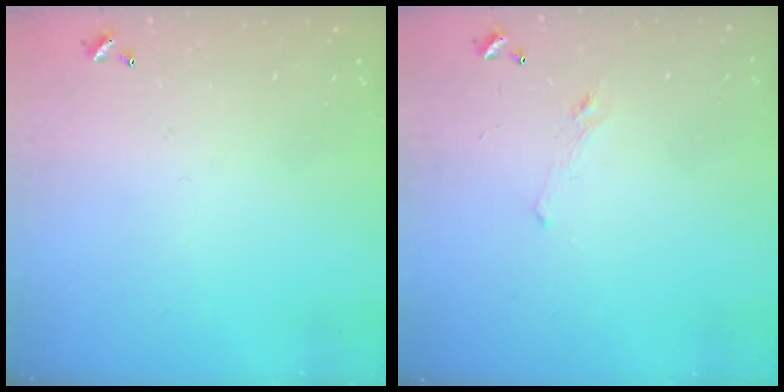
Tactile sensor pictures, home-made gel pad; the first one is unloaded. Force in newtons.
{"total": 0.8, "press": 0.1, "slide": 0.8}